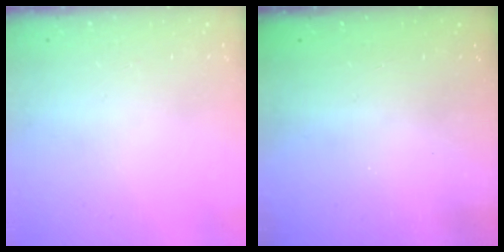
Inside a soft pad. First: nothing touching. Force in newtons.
{"total": 2.3, "press": 2.2, "slide": 0.8}